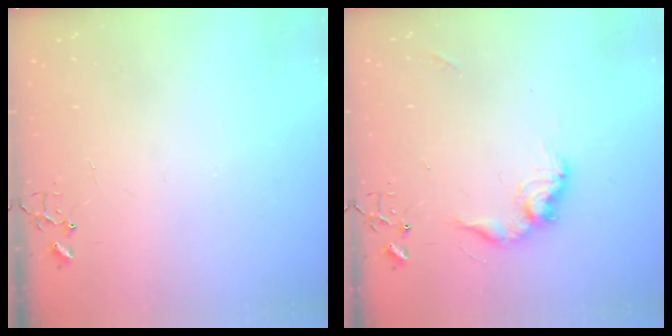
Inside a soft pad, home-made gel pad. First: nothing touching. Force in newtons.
{"total": 12.6, "press": 12.6, "slide": 0.7}